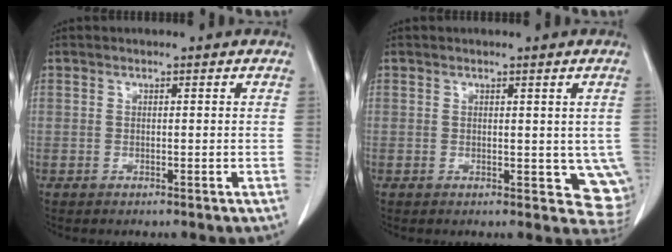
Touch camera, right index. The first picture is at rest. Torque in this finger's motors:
{"motor_torque": [0.10, 0.04, 0.09, 0.00]}